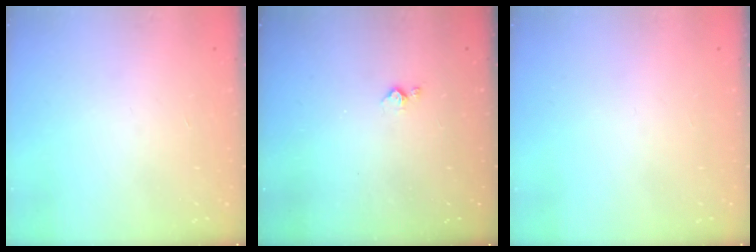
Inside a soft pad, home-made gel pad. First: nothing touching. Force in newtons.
{"total": 2.8, "press": 2.7, "slide": 0.4}
{"total": 0.0}